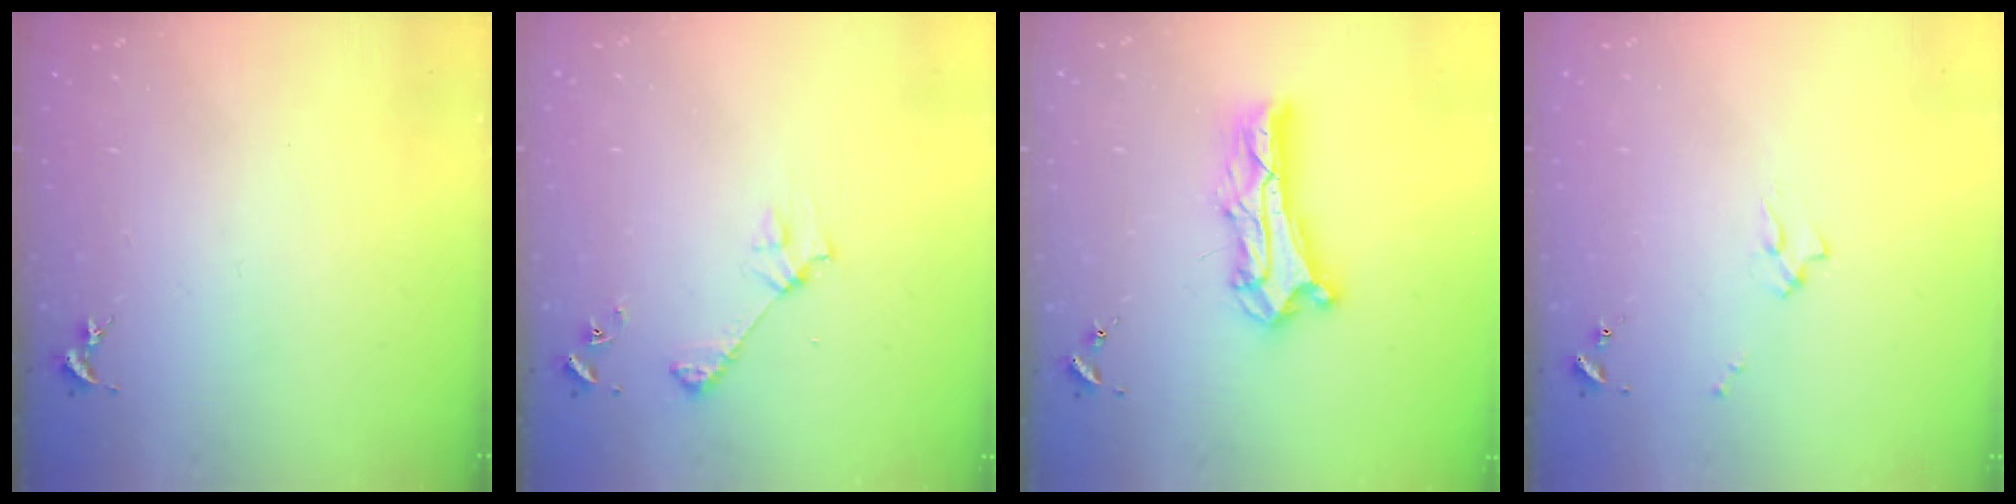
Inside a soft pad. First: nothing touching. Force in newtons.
{"total": 3.8, "press": 3.8, "slide": 0.3}
{"total": 9.6, "press": 9.6, "slide": 0.9}
{"total": 1.7, "press": 1.6, "slide": 0.2}